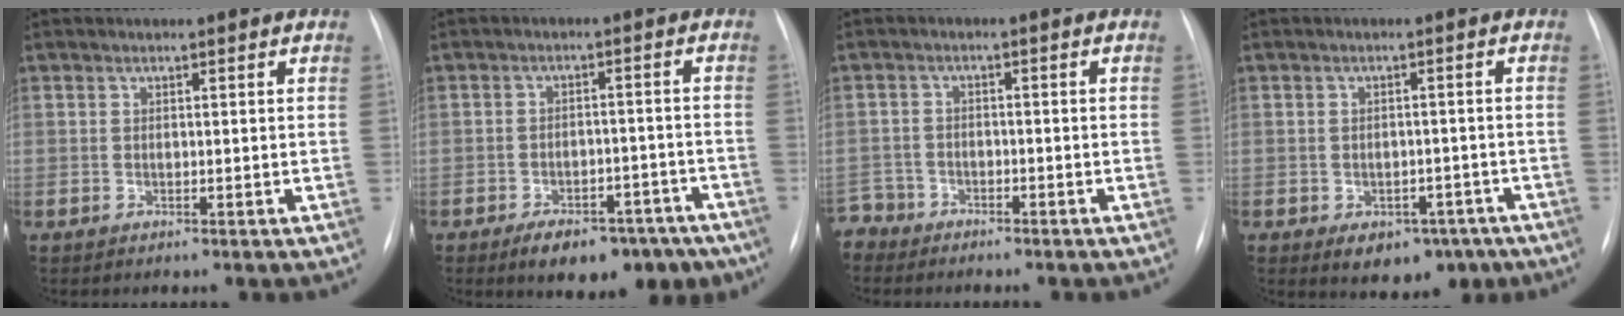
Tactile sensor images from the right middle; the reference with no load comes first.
{"total": 11.5, "force": [-8.4, 5.4, 5.7], "torque": [-0.054, 0.022, -0.114]}
{"total": 3.8, "force": [-3.3, 1.8, -0.9], "torque": [0.018, 0.001, -0.068]}
{"total": 7.2, "force": [-4.1, 4.9, 3.4], "torque": [-0.033, 0.017, -0.041]}